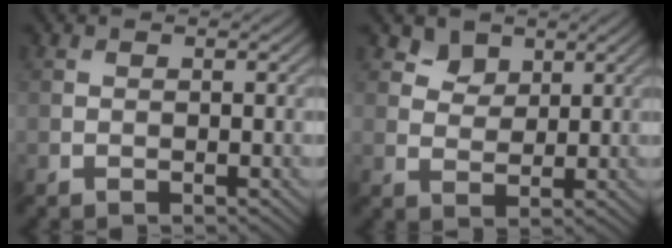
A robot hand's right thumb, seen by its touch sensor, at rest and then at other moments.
{"total": 2.9, "force": [2.1, 1.8, 0.8], "torque": [-0.019, -0.008, 0.038]}